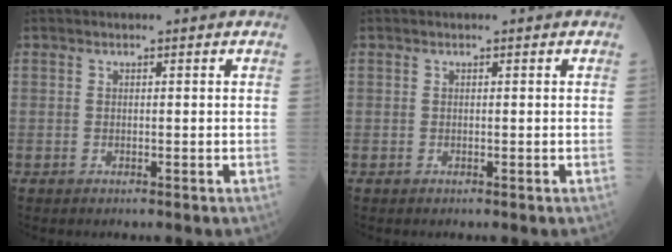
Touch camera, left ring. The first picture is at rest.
{"total": 0.0}